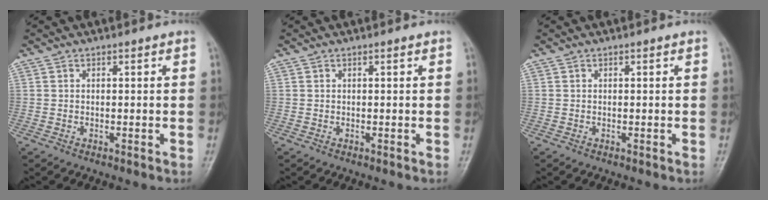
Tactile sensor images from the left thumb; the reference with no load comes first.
{"total": 0.0}
{"total": 0.0}